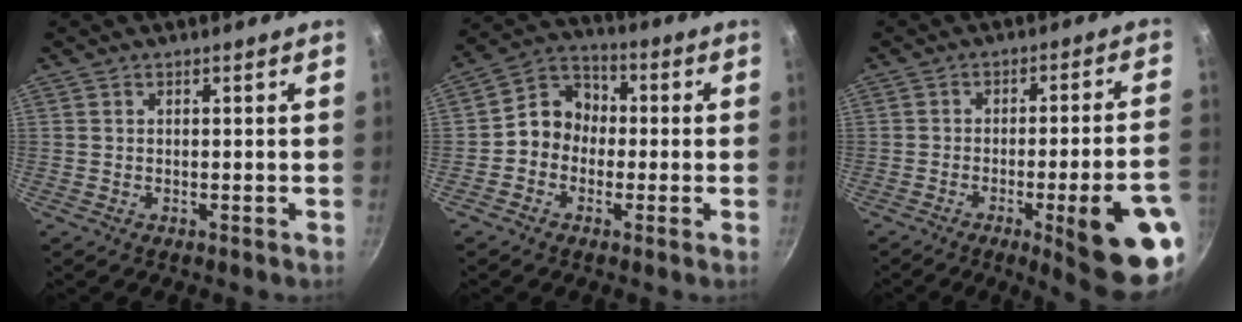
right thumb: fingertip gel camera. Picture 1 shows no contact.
{"total": 8.3, "force": [-1.0, 7.2, 3.9], "torque": [-0.028, 0.032, -0.039]}
{"total": 17.1, "force": [-6.5, 2.8, 15.6], "torque": [-0.184, 0.030, -0.080]}